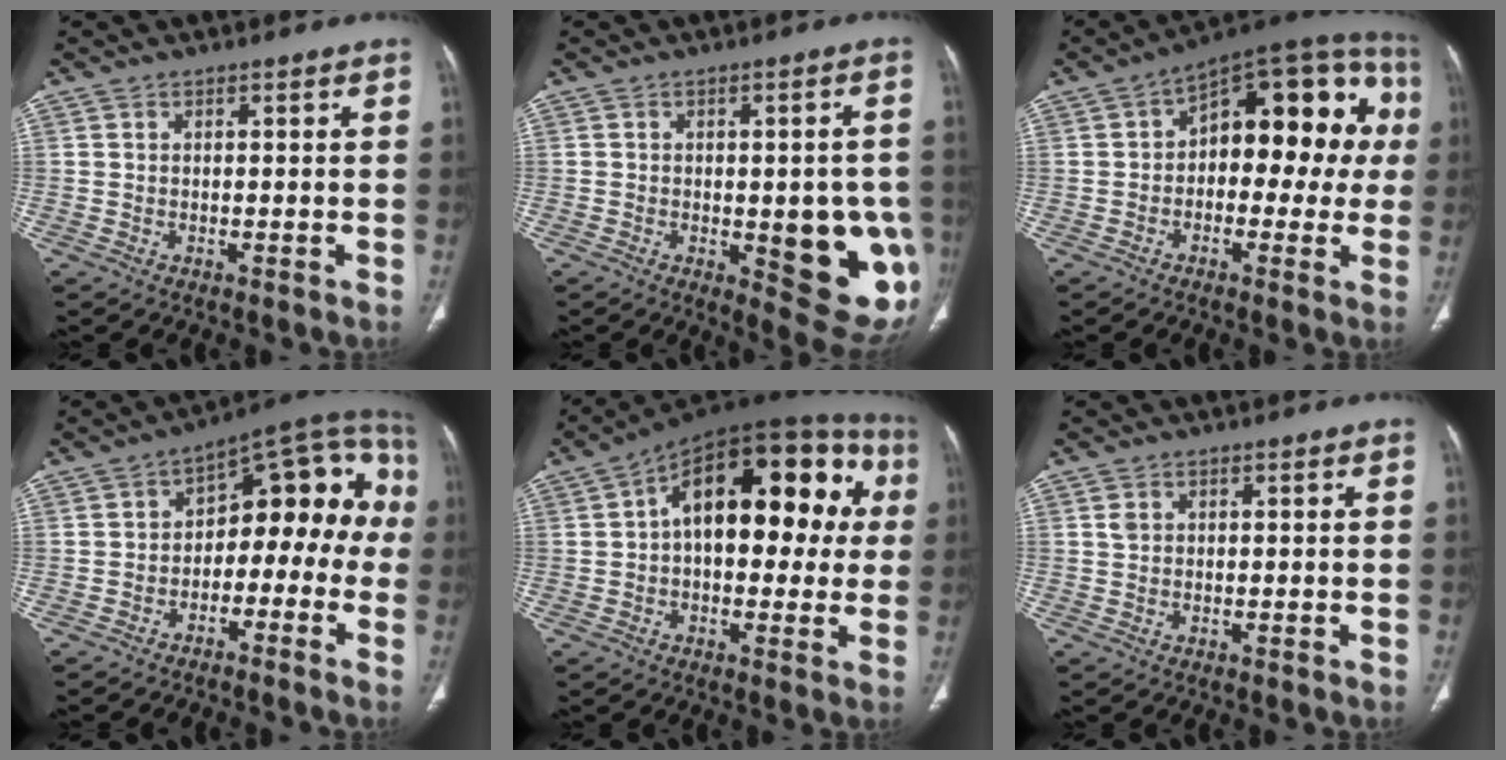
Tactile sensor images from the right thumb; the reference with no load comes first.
{"total": 15.2, "force": [-3.2, 5.9, 13.7], "torque": [-0.131, -0.007, -0.020]}
{"total": 19.7, "force": [1.9, 10.9, 16.2], "torque": [-0.160, 0.046, 0.012]}
{"total": 15.6, "force": [-2.5, 9.4, 12.2], "torque": [-0.108, 0.074, -0.042]}
{"total": 23.7, "force": [3.8, 12.5, 19.7], "torque": [-0.245, 0.050, 0.044]}
{"total": 1.2, "force": [0.5, 0.9, 0.7], "torque": [-0.014, 0.003, 0.013]}